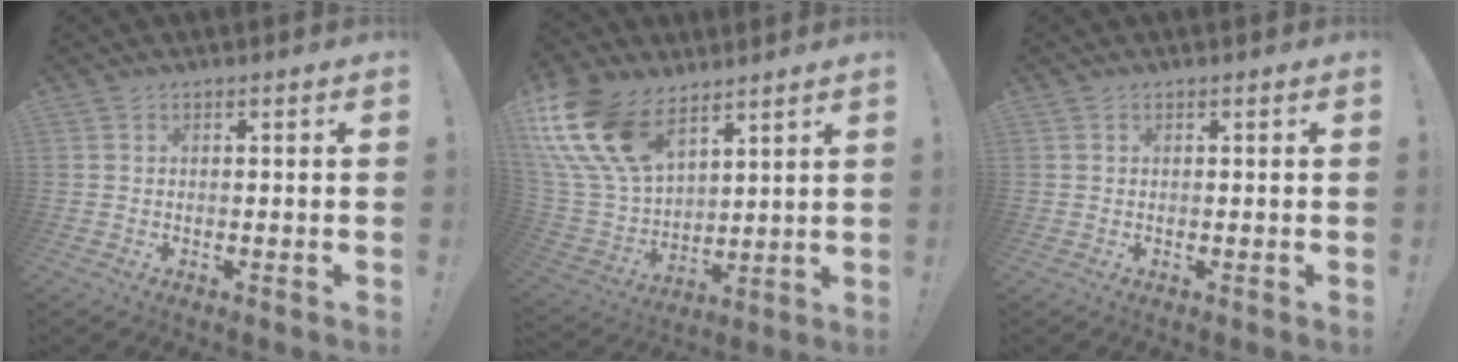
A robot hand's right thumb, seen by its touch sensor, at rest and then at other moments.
{"total": 20.2, "force": [11.9, 11.4, 11.8], "torque": [-0.257, -0.067, 0.224]}
{"total": 0.0}